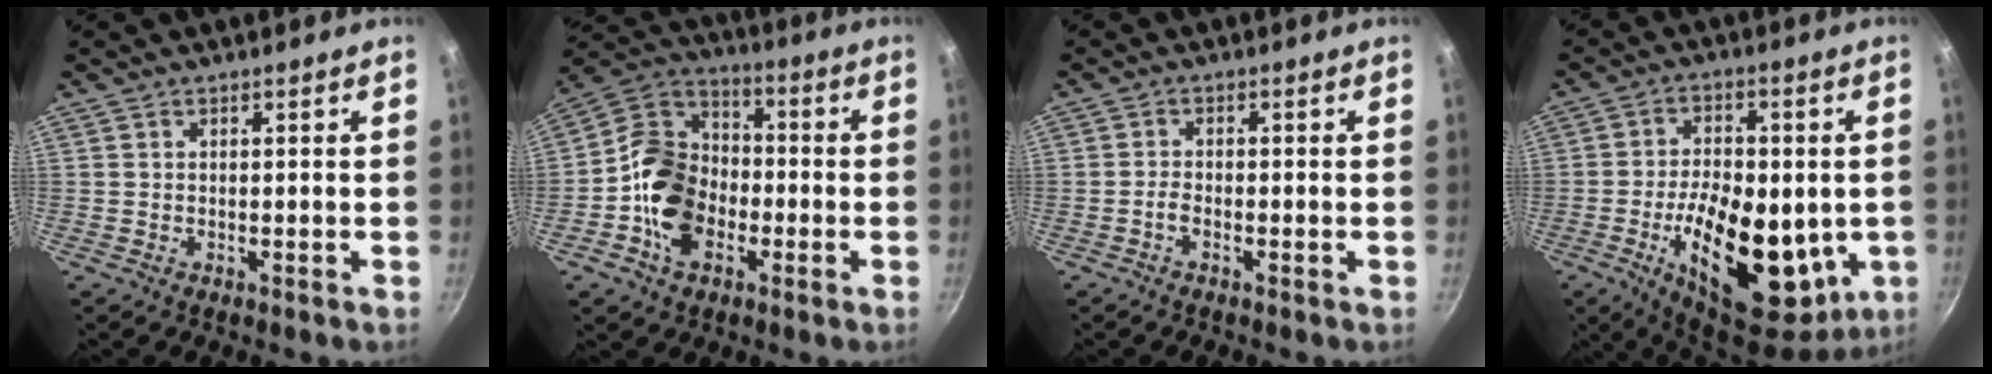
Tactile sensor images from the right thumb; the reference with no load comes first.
{"total": 14.7, "force": [-3.9, 11.0, 9.0], "torque": [-0.137, 0.036, -0.090]}
{"total": 1.6, "force": [-1.0, 0.6, 1.1], "torque": [-0.028, 0.009, -0.026]}
{"total": 23.3, "force": [-4.2, 12.2, 19.3], "torque": [-0.281, 0.000, -0.051]}